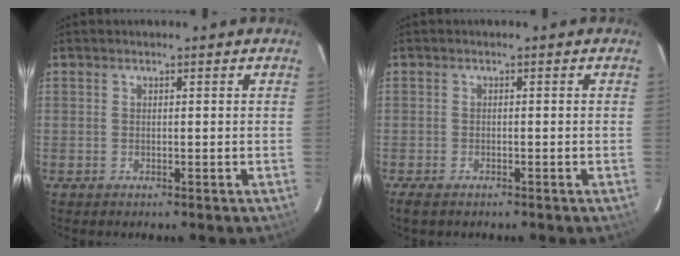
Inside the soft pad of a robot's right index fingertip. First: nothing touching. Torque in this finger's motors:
{"motor_torque": [0.10, -0.02, 0.10, 0.02]}